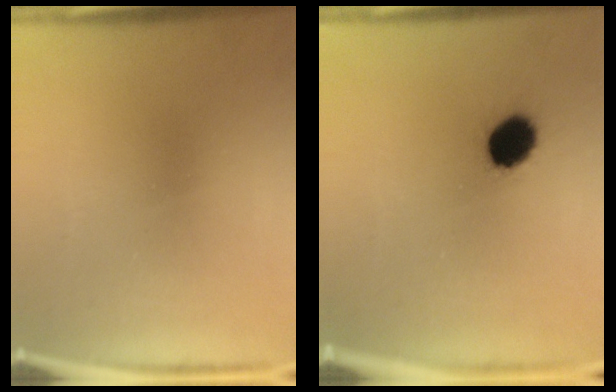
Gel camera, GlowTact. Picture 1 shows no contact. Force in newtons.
{"total": 10.2}